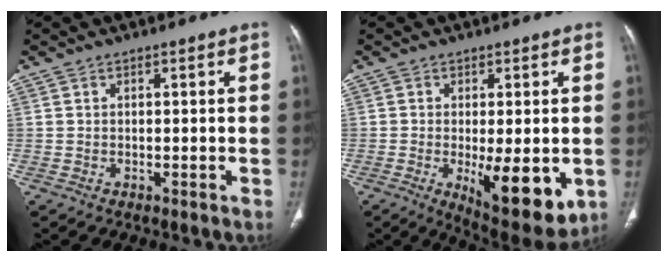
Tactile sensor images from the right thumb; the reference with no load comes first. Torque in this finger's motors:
{"motor_torque": [1.33, 1.56, 0.05, 0.02, 0.30]}